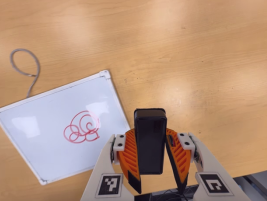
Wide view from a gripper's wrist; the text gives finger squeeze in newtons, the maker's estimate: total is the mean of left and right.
{"total": 8.2, "left": 6.9, "right": 9.5}